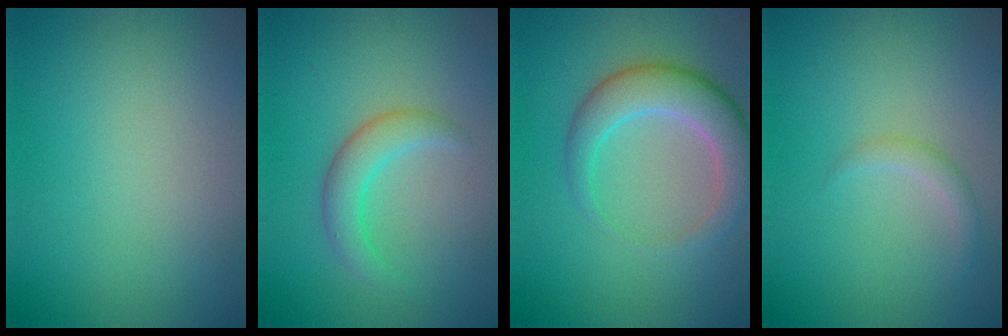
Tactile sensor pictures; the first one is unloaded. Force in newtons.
{"total": 2.8, "press": 2.8, "slide": 0.2}
{"total": 5.1, "press": 5.0, "slide": 0.5}
{"total": 1.3, "press": 1.3, "slide": 0.1}